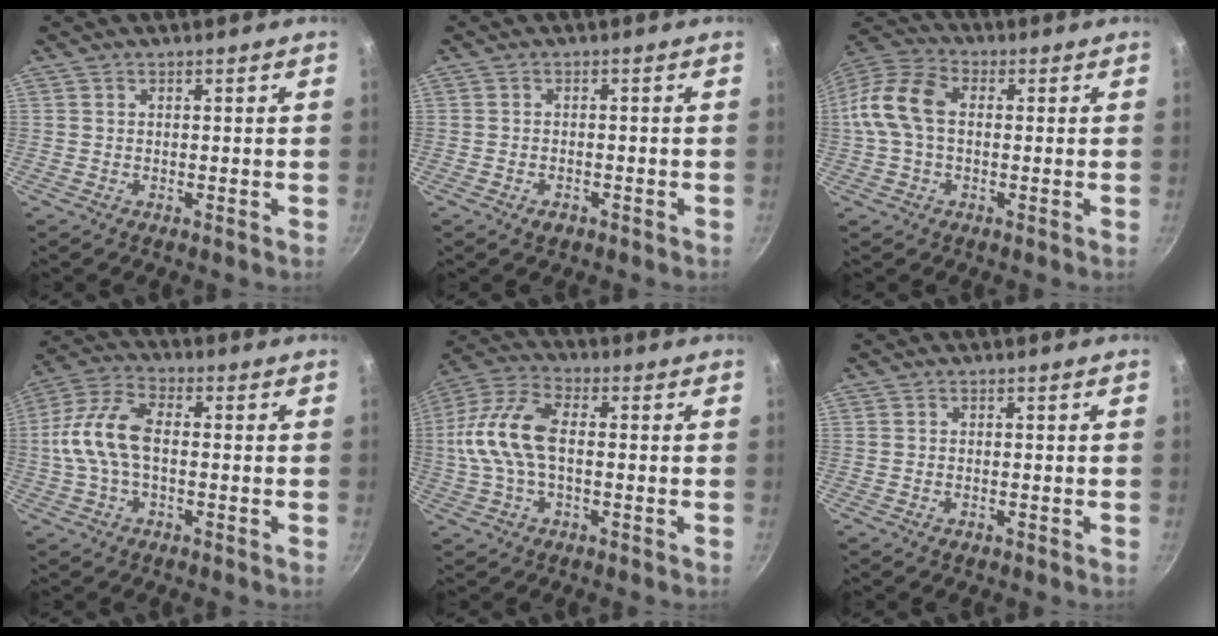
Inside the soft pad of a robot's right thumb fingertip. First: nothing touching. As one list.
[{"total": 2.0, "force": [-1.3, 1.2, 1.0], "torque": [-0.017, 0.009, -0.019]}, {"total": 11.5, "force": [0.5, 7.6, 8.6], "torque": [-0.164, 0.033, -0.008]}, {"total": 11.3, "force": [-0.7, 6.0, 9.5], "torque": [-0.190, 0.033, -0.028]}, {"total": 13.1, "force": [-0.3, 6.9, 11.1], "torque": [-0.228, 0.033, -0.022]}, {"total": 0.6, "force": [-0.3, 0.3, 0.3], "torque": [-0.006, 0.000, -0.008]}]